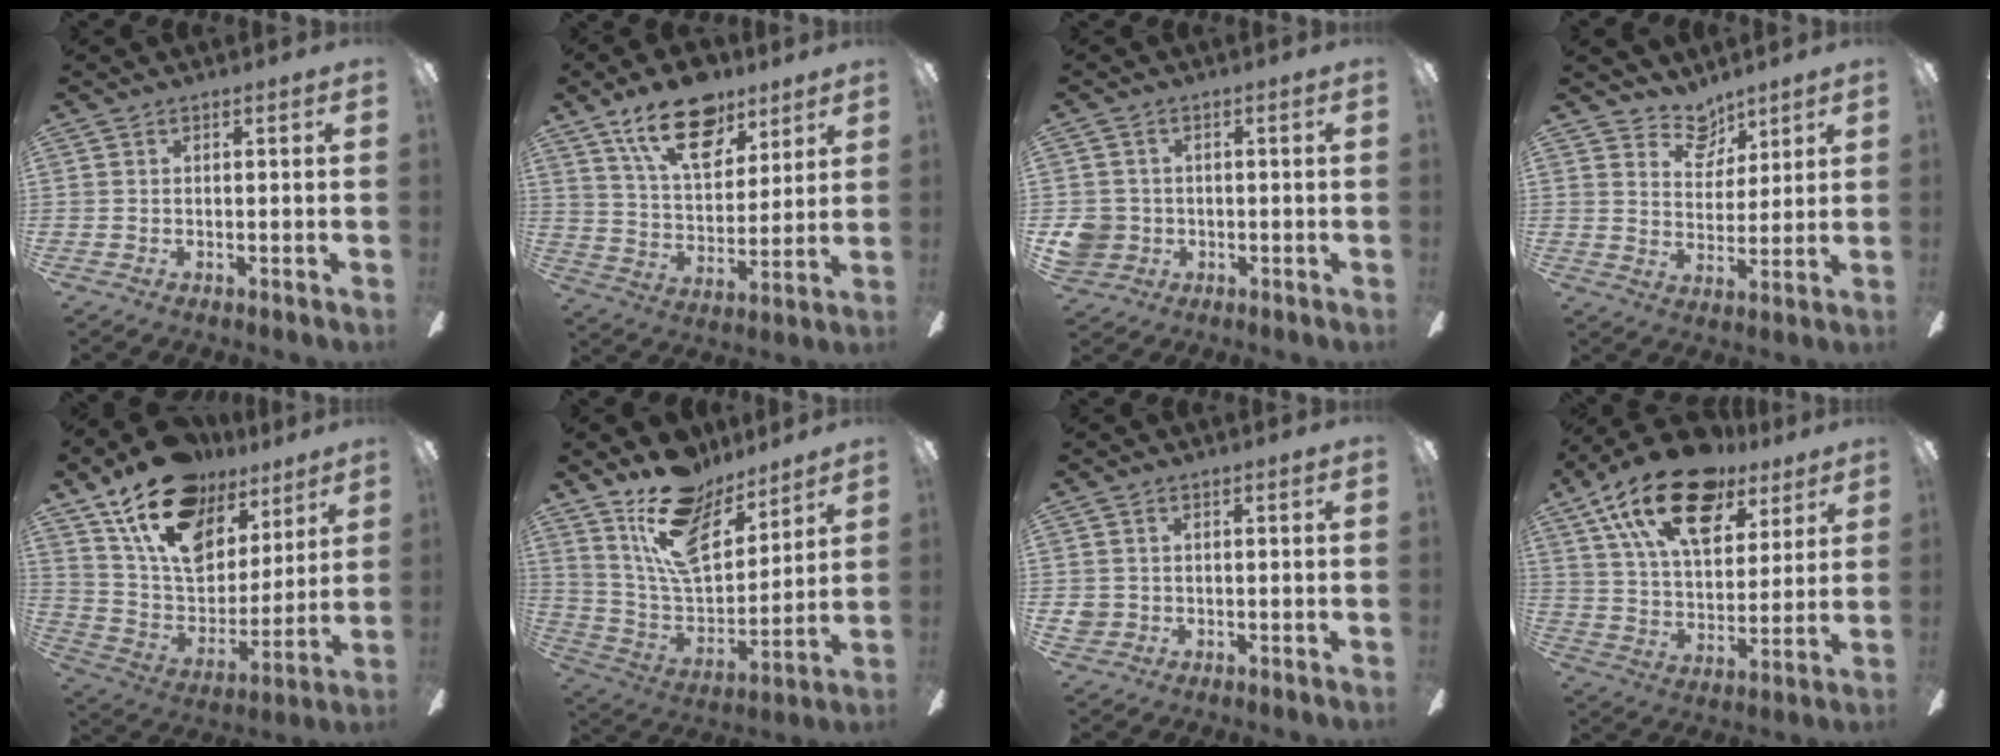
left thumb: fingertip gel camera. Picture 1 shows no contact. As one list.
[{"total": 18.1, "force": [11.4, 9.4, 10.5], "torque": [-0.165, -0.045, 0.198]}, {"total": 6.5, "force": [-0.8, 6.1, 1.9], "torque": [-0.048, 0.010, -0.012]}, {"total": 7.6, "force": [6.2, 4.1, 1.6], "torque": [-0.025, -0.037, 0.115]}, {"total": 20.7, "force": [13.1, 12.0, 10.5], "torque": [-0.184, -0.069, 0.241]}, {"total": 18.2, "force": [12.8, 8.6, 9.6], "torque": [-0.174, -0.070, 0.233]}, {"total": 2.1, "force": [0.0, 2.0, 0.6], "torque": [-0.013, 0.005, -0.001]}, {"total": 22.2, "force": [13.1, 11.6, 13.7], "torque": [-0.233, -0.057, 0.232]}]